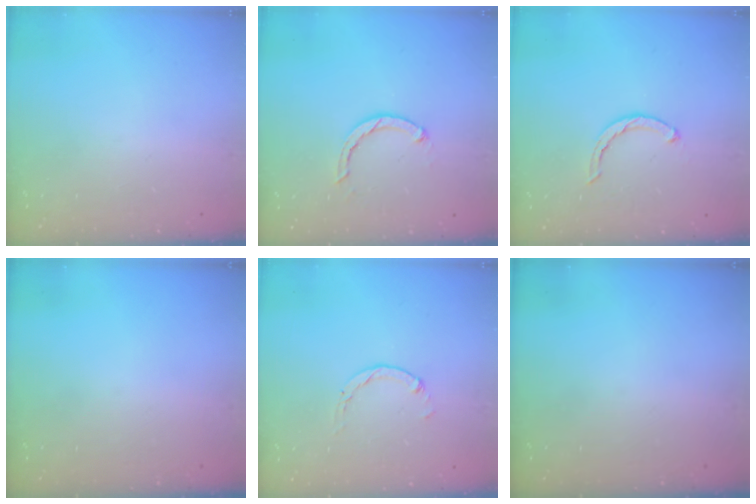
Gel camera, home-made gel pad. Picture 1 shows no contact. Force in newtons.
{"total": 2.3, "press": 2.3, "slide": 0.3}
{"total": 2.7, "press": 2.7, "slide": 0.4}
{"total": 0.0}
{"total": 1.5, "press": 1.5, "slide": 0.2}
{"total": 0.0}